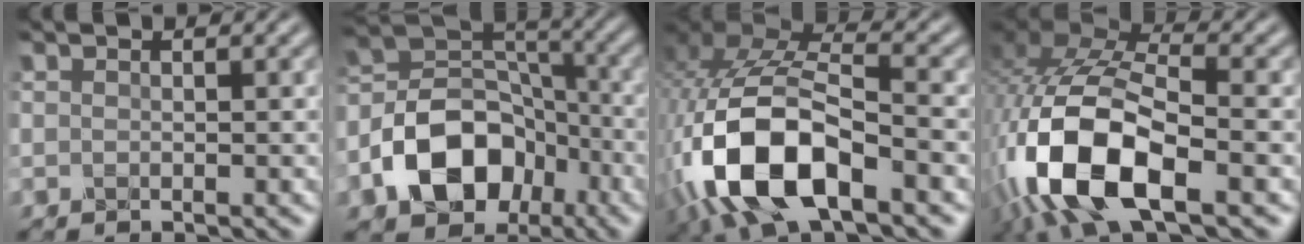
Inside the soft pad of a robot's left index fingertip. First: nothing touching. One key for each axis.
{"total": 10.2, "fx": -4.8, "fy": 7.0, "fz": 5.6, "tx": -0.093, "ty": 0.004, "tz": -0.089}
{"total": 13.2, "fx": -5.3, "fy": 6.2, "fz": 10.4, "tx": -0.236, "ty": -0.007, "tz": -0.100}
{"total": 14.5, "fx": -5.5, "fy": 6.5, "fz": 11.7, "tx": -0.264, "ty": -0.009, "tz": -0.103}